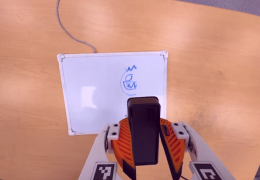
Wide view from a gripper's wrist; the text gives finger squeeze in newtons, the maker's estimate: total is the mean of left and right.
{"total": 7.8, "left": 8.5, "right": 7.0}